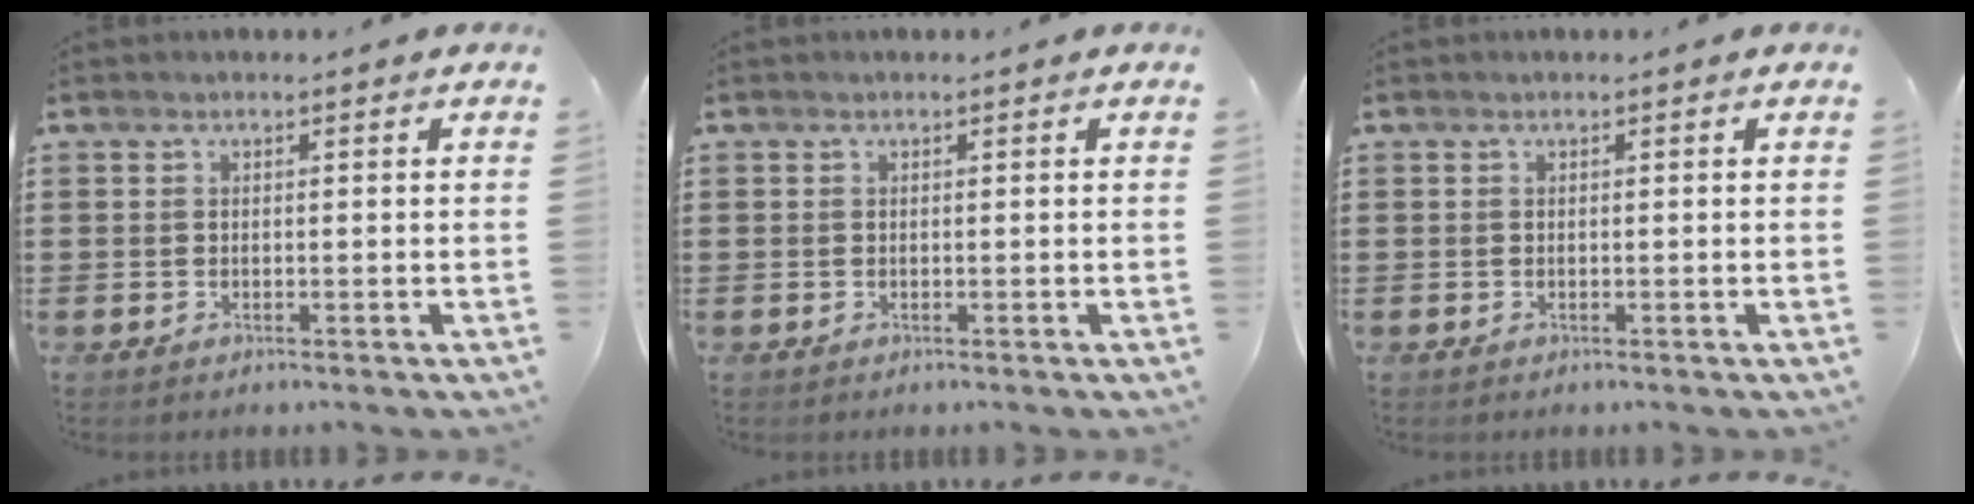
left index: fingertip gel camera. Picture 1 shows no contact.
{"total": 0.0}
{"total": 0.0}